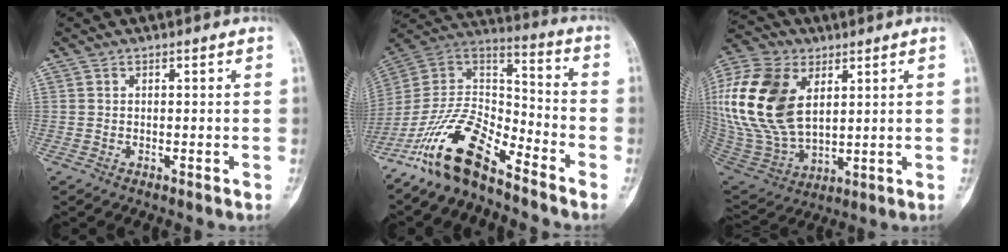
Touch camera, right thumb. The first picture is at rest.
{"total": 16.2, "force": [-11.7, 5.7, 9.7], "torque": [-0.162, 0.089, -0.226]}
{"total": 24.0, "force": [6.1, 14.7, 17.9], "torque": [-0.389, -0.020, 0.120]}